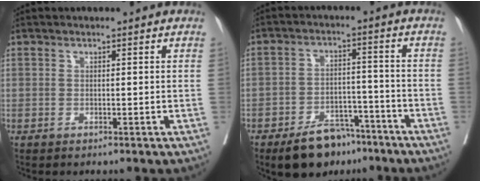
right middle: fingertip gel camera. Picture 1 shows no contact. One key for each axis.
{"total": 9.4, "fx": -7.1, "fy": 4.6, "fz": 4.2, "tx": -0.063, "ty": 0.002, "tz": -0.115}